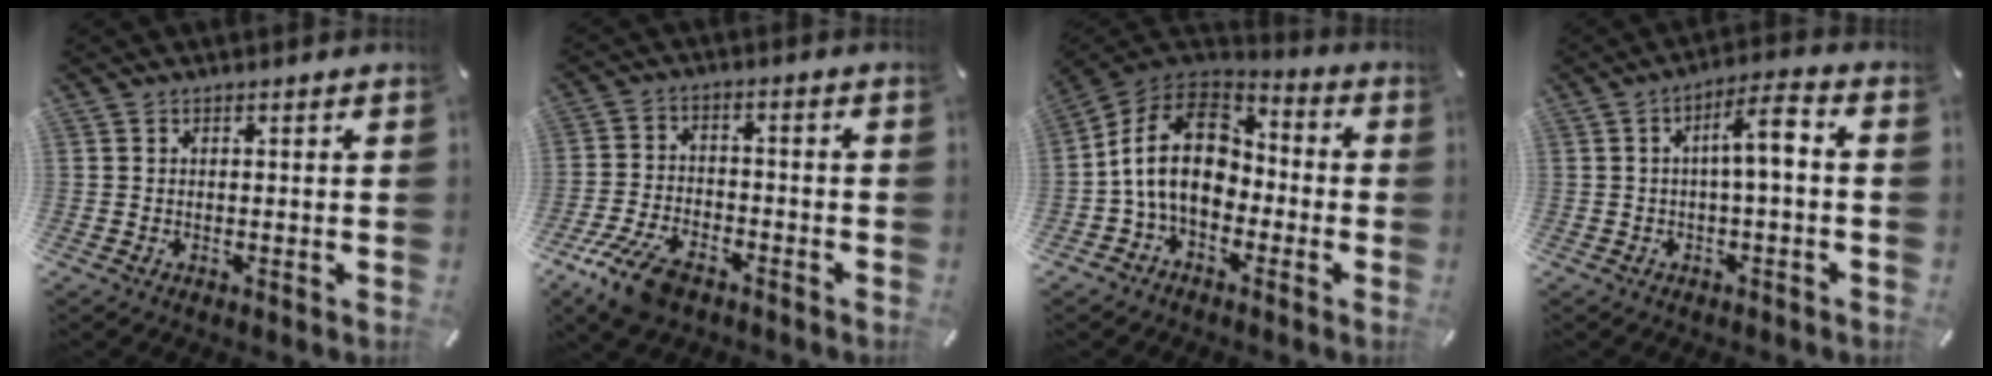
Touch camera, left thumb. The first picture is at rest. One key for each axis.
{"total": 10.1, "fx": -6.7, "fy": 4.9, "fz": 5.7, "tx": -0.121, "ty": 0.030, "tz": -0.125}
{"total": 15.9, "fx": -1.9, "fy": 11.6, "fz": 10.7, "tx": -0.224, "ty": 0.028, "tz": -0.038}
{"total": 7.7, "fx": 0.3, "fy": 2.0, "fz": 7.4, "tx": -0.130, "ty": 0.012, "tz": 0.000}